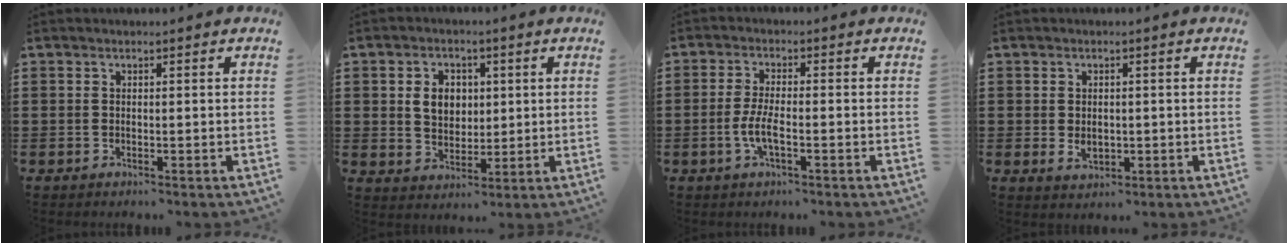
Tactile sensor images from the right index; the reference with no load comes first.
{"total": 5.2, "force": [1.0, 4.2, 2.9], "torque": [-0.064, 0.011, 0.013]}
{"total": 4.3, "force": [-1.5, 1.0, 3.9], "torque": [-0.087, -0.003, -0.033]}
{"total": 2.2, "force": [-0.1, 1.5, 1.6], "torque": [-0.032, 0.006, -0.002]}